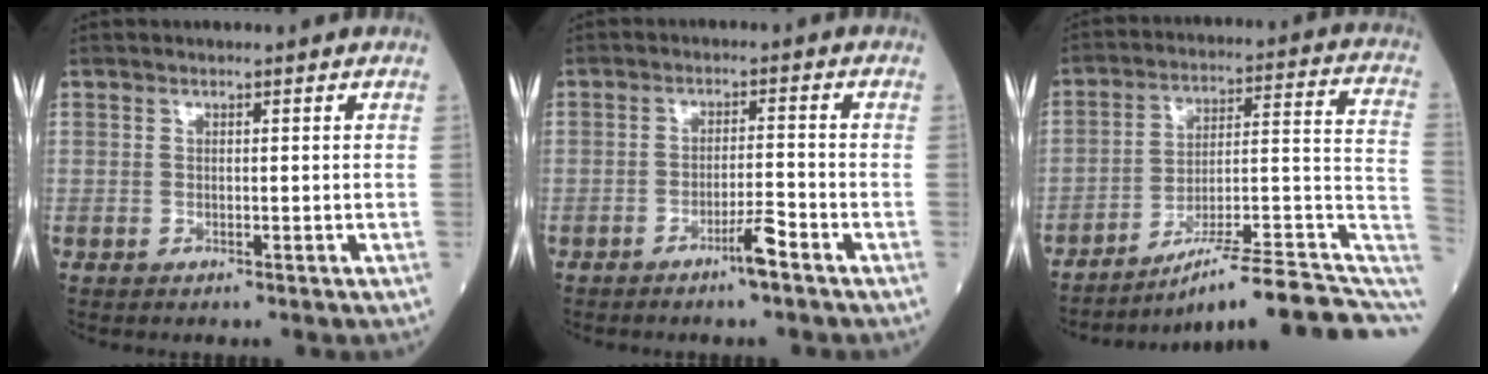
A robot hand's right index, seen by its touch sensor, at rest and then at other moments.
{"total": 3.7, "force": [-2.6, -0.3, 2.7], "torque": [-0.045, -0.003, -0.048]}
{"total": 19.0, "force": [-14.4, 1.6, 12.4], "torque": [-0.110, 0.042, -0.210]}